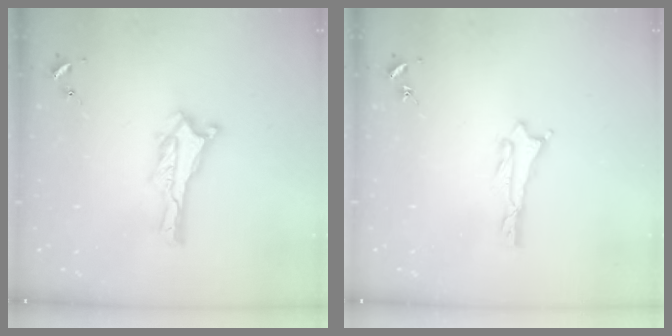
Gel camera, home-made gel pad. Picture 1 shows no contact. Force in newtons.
{"total": 0.7, "press": 0.7, "slide": 0.1}